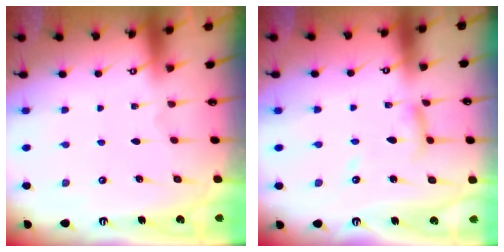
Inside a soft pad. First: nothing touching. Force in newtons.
{"total": 8.0, "press": 8.0, "slide": 0.7}